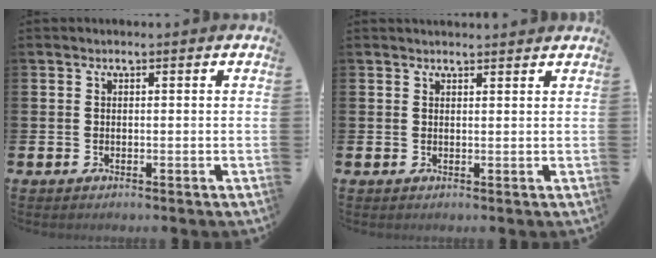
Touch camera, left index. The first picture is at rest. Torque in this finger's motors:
{"motor_torque": [0.01, -2.13, -0.02, 0.00]}